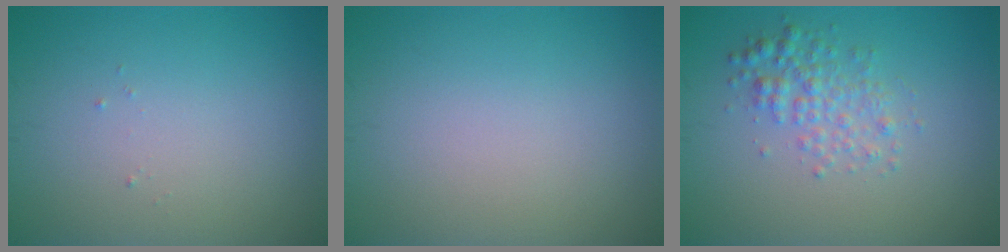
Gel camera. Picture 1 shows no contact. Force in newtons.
{"total": 0.0}
{"total": 2.6, "press": 2.6, "slide": 0.1}